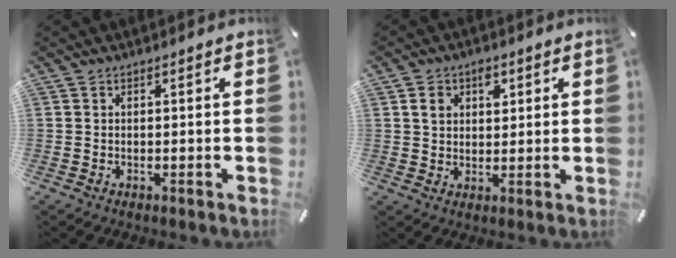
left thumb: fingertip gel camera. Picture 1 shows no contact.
{"total": 5.1, "force": [1.7, 3.9, 2.7], "torque": [-0.031, -0.004, 0.023]}